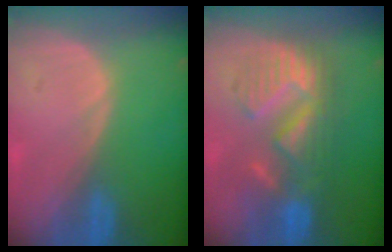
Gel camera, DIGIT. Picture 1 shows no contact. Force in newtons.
{"total": 8.9, "press": 8.9, "slide": 0.0}